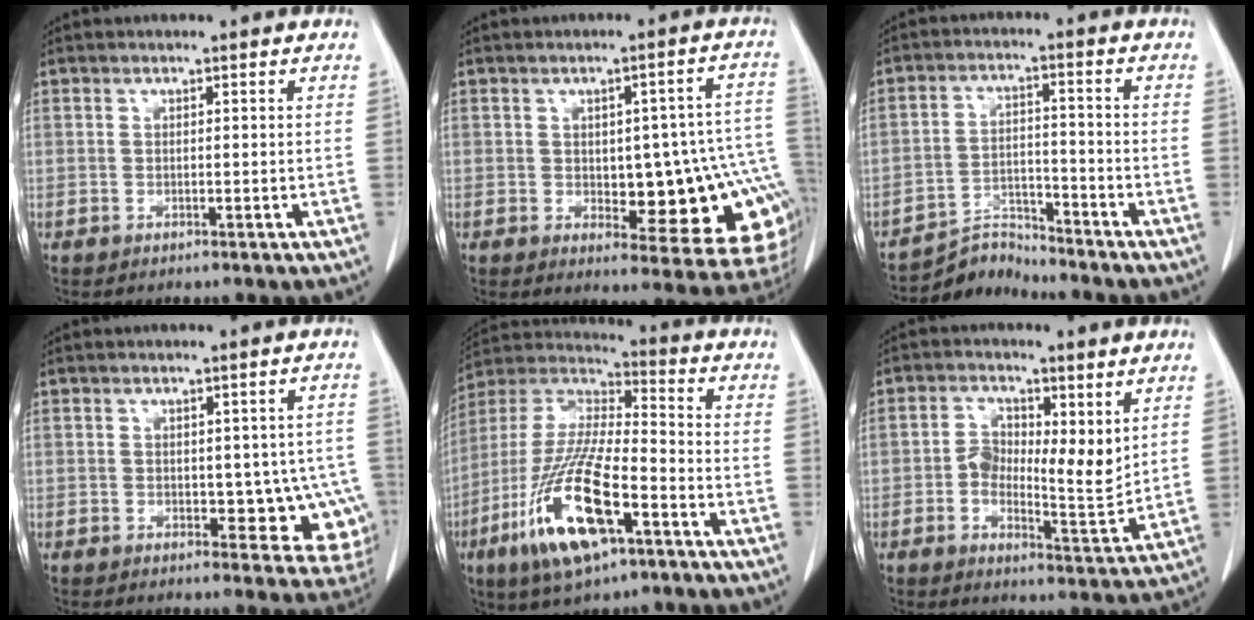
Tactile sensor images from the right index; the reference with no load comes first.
{"total": 16.8, "force": [-2.7, 6.3, 15.3], "torque": [-0.107, 0.035, -0.014]}
{"total": 5.2, "force": [-5.0, 0.2, -1.5], "torque": [0.027, 0.008, -0.086]}
{"total": 8.1, "force": [-1.5, 5.2, 6.0], "torque": [-0.042, 0.015, -0.011]}
{"total": 18.4, "force": [-8.2, 4.6, 15.9], "torque": [-0.349, -0.026, -0.147]}
{"total": 7.3, "force": [1.6, 3.7, 6.1], "torque": [-0.097, 0.004, 0.025]}